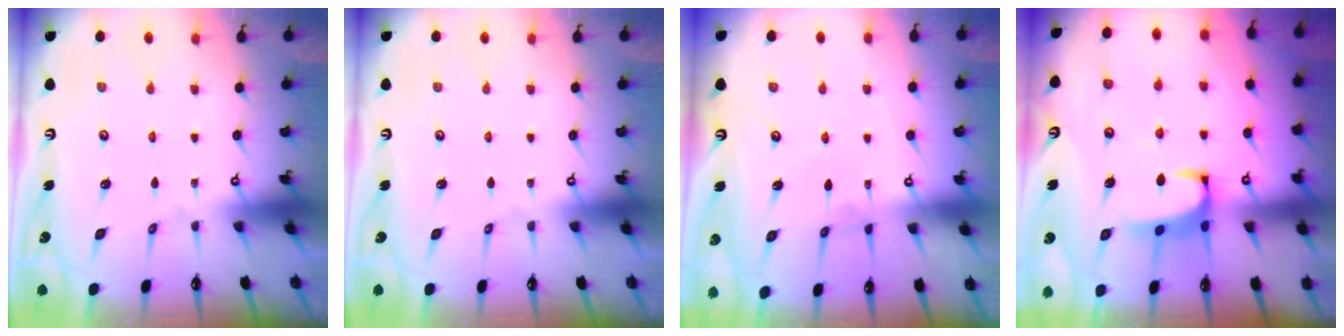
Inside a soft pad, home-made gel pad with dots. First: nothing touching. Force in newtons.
{"total": 0.0}
{"total": 0.9, "press": 0.8, "slide": 0.3}
{"total": 2.2, "press": 2.0, "slide": 0.9}